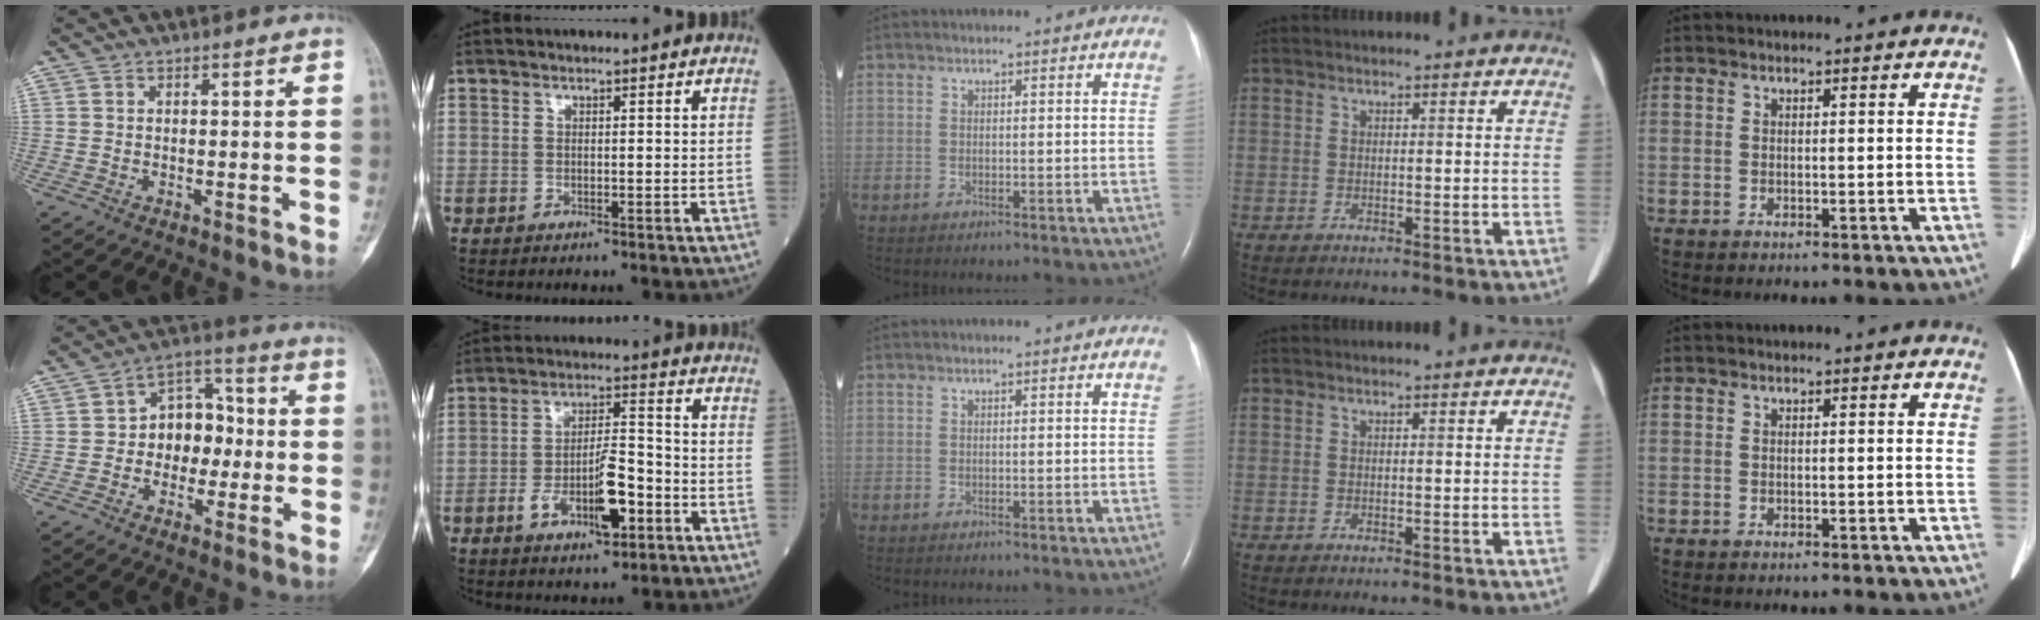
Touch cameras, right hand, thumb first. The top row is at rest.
{"thumb": {"total": 9.8, "force": [-1.0, 7.4, 6.3], "torque": [-0.048, 0.040, -0.029]}, "index": {"total": 9.8, "force": [-3.7, 2.8, 8.6], "torque": [-0.154, 0.006, -0.061]}}